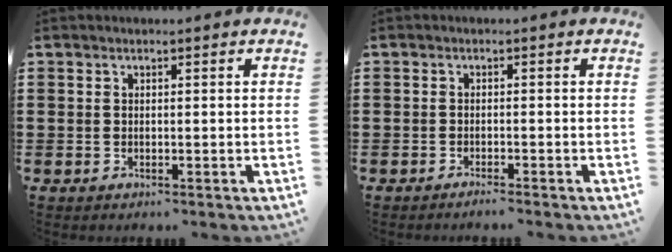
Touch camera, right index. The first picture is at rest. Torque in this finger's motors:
{"motor_torque": [-0.78, 0.91, -0.35, -0.02]}